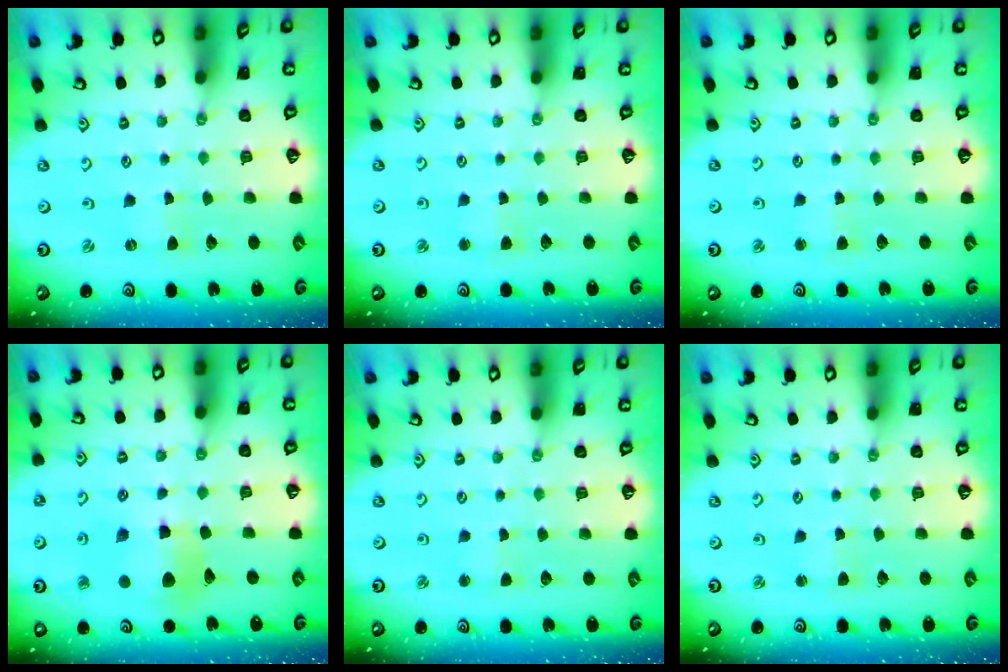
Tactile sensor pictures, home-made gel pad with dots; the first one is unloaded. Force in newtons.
{"total": 2.2, "press": 2.2, "slide": 0.3}
{"total": 2.2, "press": 2.2, "slide": 0.3}
{"total": 10.6, "press": 10.5, "slide": 1.2}
{"total": 1.8, "press": 1.7, "slide": 0.3}
{"total": 2.5, "press": 2.4, "slide": 0.4}